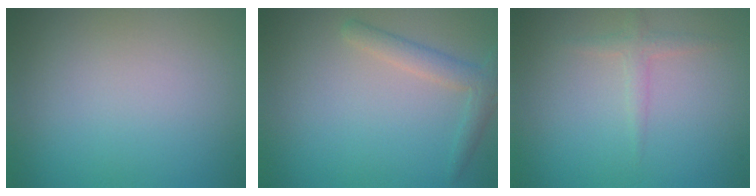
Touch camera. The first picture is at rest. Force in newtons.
{"total": 2.2, "press": 2.2, "slide": 0.1}
{"total": 1.3, "press": 1.3, "slide": 0.0}